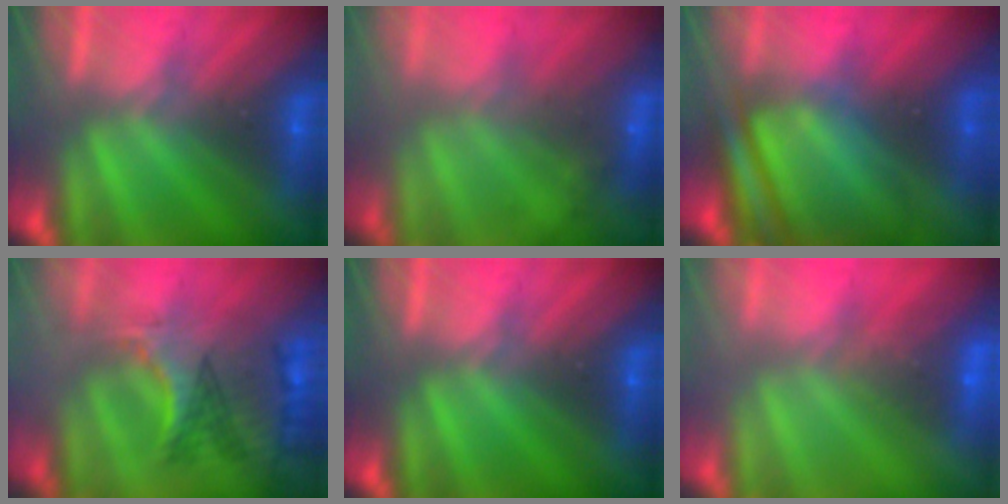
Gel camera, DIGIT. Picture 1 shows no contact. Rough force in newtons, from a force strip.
{"total": 7.8}
{"total": 8.0}
{"total": 2.9}
{"total": 0.0}
{"total": 7.6}